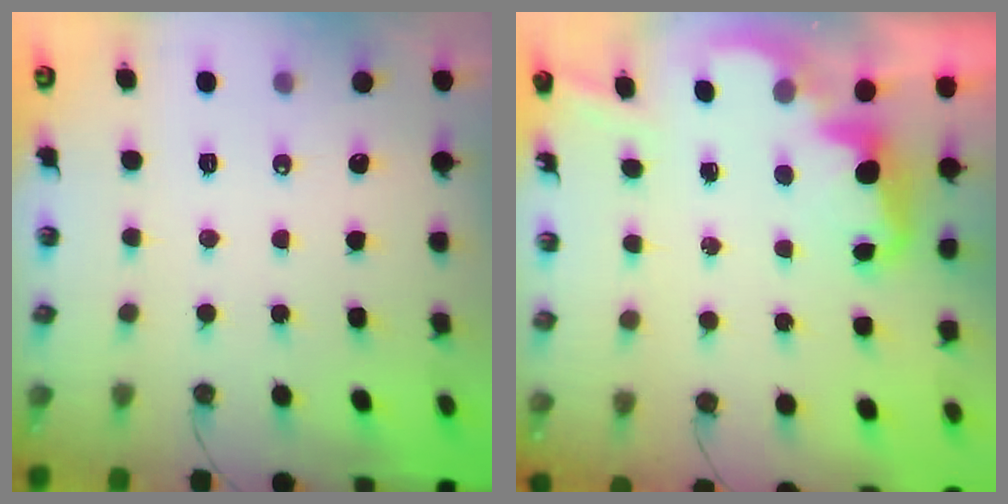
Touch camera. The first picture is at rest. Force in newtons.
{"total": 2.5, "press": 2.4, "slide": 0.6}